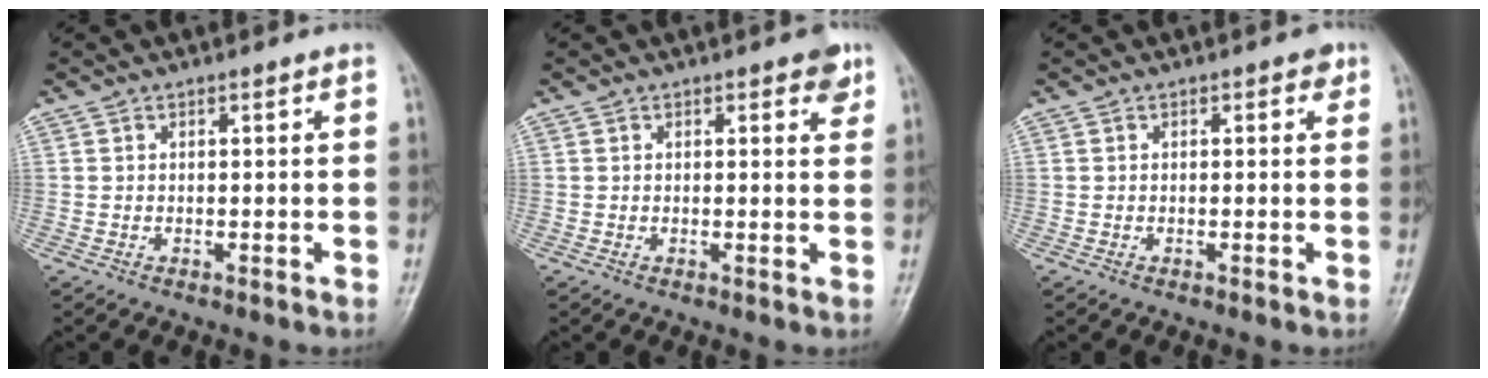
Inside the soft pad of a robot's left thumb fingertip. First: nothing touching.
{"total": 2.8, "force": [1.7, 1.2, 1.8], "torque": [-0.009, -0.006, 0.017]}
{"total": 1.3, "force": [0.6, 0.8, 0.8], "torque": [0.001, 0.000, 0.003]}